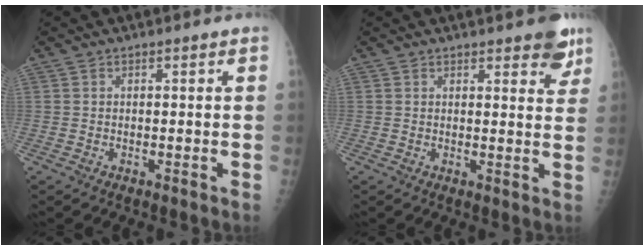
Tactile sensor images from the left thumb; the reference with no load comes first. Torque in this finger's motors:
{"motor_torque": [1.40, 0.63, 0.57, -0.14, 0.00]}